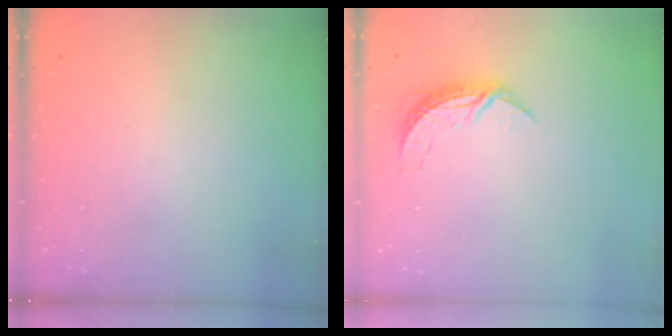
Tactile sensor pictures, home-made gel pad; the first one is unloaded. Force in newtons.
{"total": 6.5, "press": 6.5, "slide": 0.4}